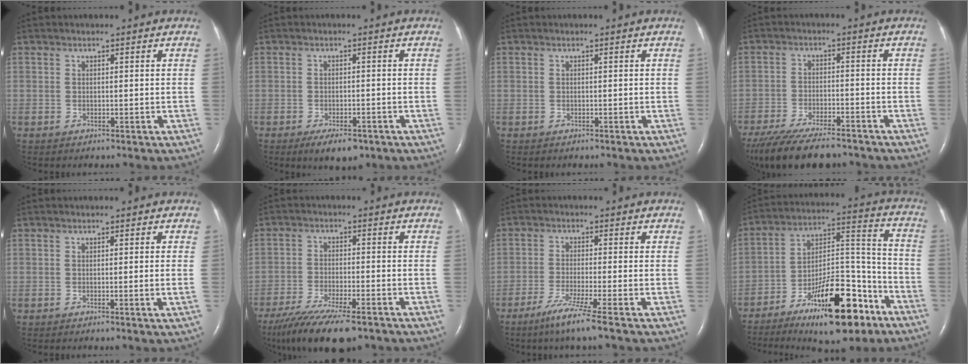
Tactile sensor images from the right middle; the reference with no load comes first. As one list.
[{"total": 5.0, "force": [-3.3, 1.9, 3.2], "torque": [-0.054, -0.004, -0.046]}, {"total": 0.0}, {"total": 15.6, "force": [-12.9, 3.8, 7.8], "torque": [-0.167, -0.030, -0.203]}, {"total": 1.5, "force": [-0.2, -0.4, 1.5], "torque": [-0.020, -0.003, -0.004]}, {"total": 14.4, "force": [-10.9, 3.0, 8.9], "torque": [-0.168, -0.035, -0.178]}, {"total": 6.3, "force": [-4.1, -1.1, 4.6], "torque": [-0.087, -0.020, -0.081]}, {"total": 19.2, "force": [-11.9, 5.2, 14.1], "torque": [-0.229, 0.015, -0.192]}]